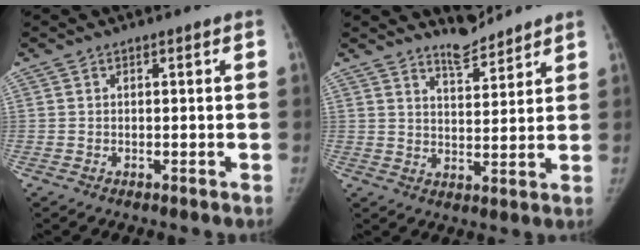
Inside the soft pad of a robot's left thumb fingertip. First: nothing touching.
{"total": 5.1, "force": [4.9, 1.0, 0.9], "torque": [-0.005, -0.042, 0.087]}